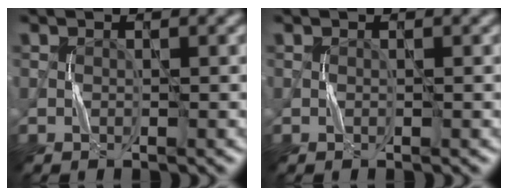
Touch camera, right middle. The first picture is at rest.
{"total": 0.0}